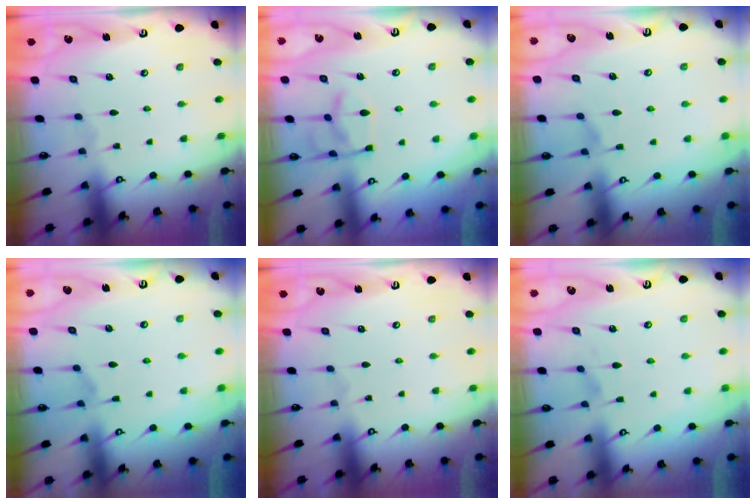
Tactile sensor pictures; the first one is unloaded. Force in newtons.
{"total": 4.2, "press": 4.1, "slide": 0.5}
{"total": 1.5, "press": 0.6, "slide": 1.4}
{"total": 1.6, "press": 0.9, "slide": 1.4}
{"total": 0.0}
{"total": 2.3, "press": 2.0, "slide": 1.2}